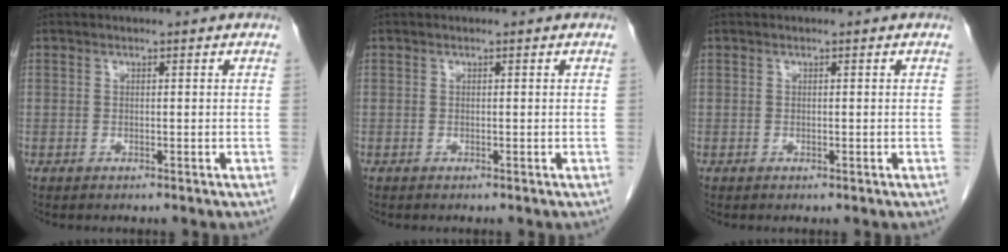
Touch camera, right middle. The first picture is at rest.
{"total": 0.0}
{"total": 0.0}